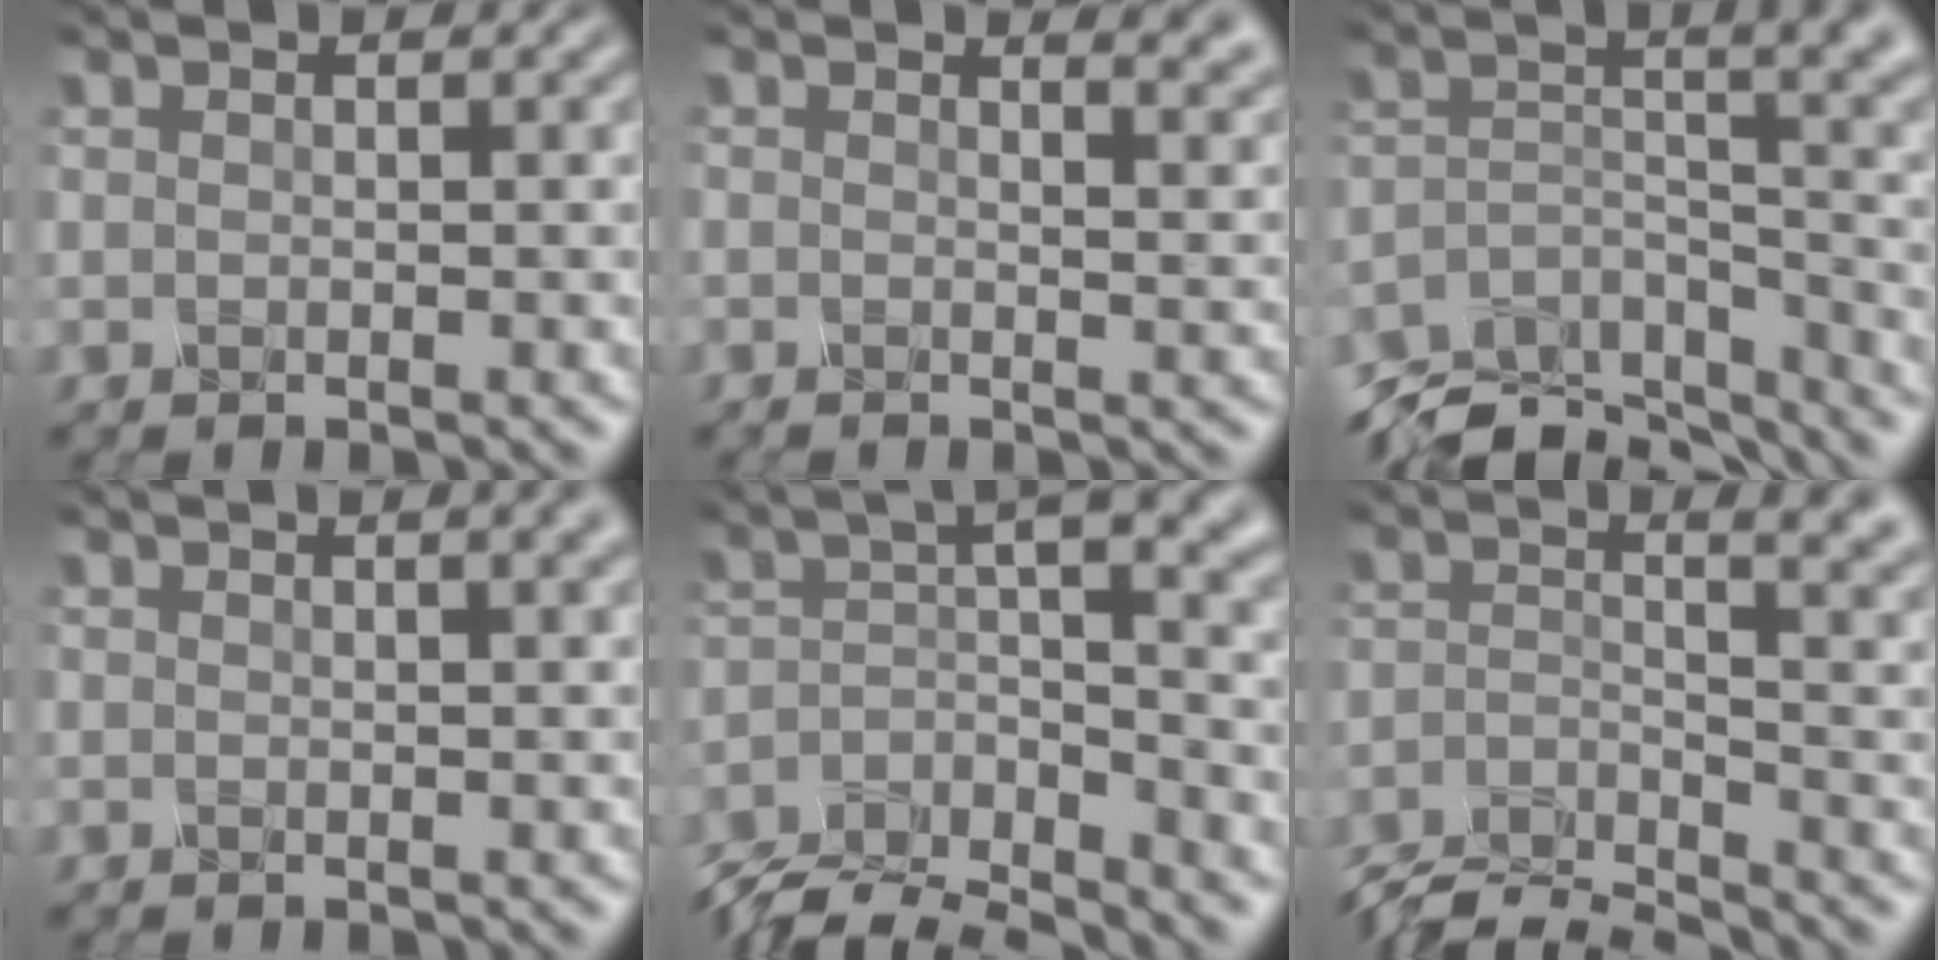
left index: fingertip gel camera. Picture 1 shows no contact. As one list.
[{"total": 5.0, "force": [2.7, 2.5, 3.4], "torque": [-0.008, 0.034, -0.004]}, {"total": 10.8, "force": [-9.8, 2.5, 3.9], "torque": [-0.067, 0.001, -0.154]}, {"total": 5.3, "force": [2.8, 2.5, 3.7], "torque": [-0.012, 0.036, 0.002]}, {"total": 9.0, "force": [-7.4, 2.0, 4.6], "torque": [-0.067, -0.008, -0.145]}, {"total": 7.6, "force": [-5.7, 2.0, 4.5], "torque": [-0.057, -0.015, -0.113]}]